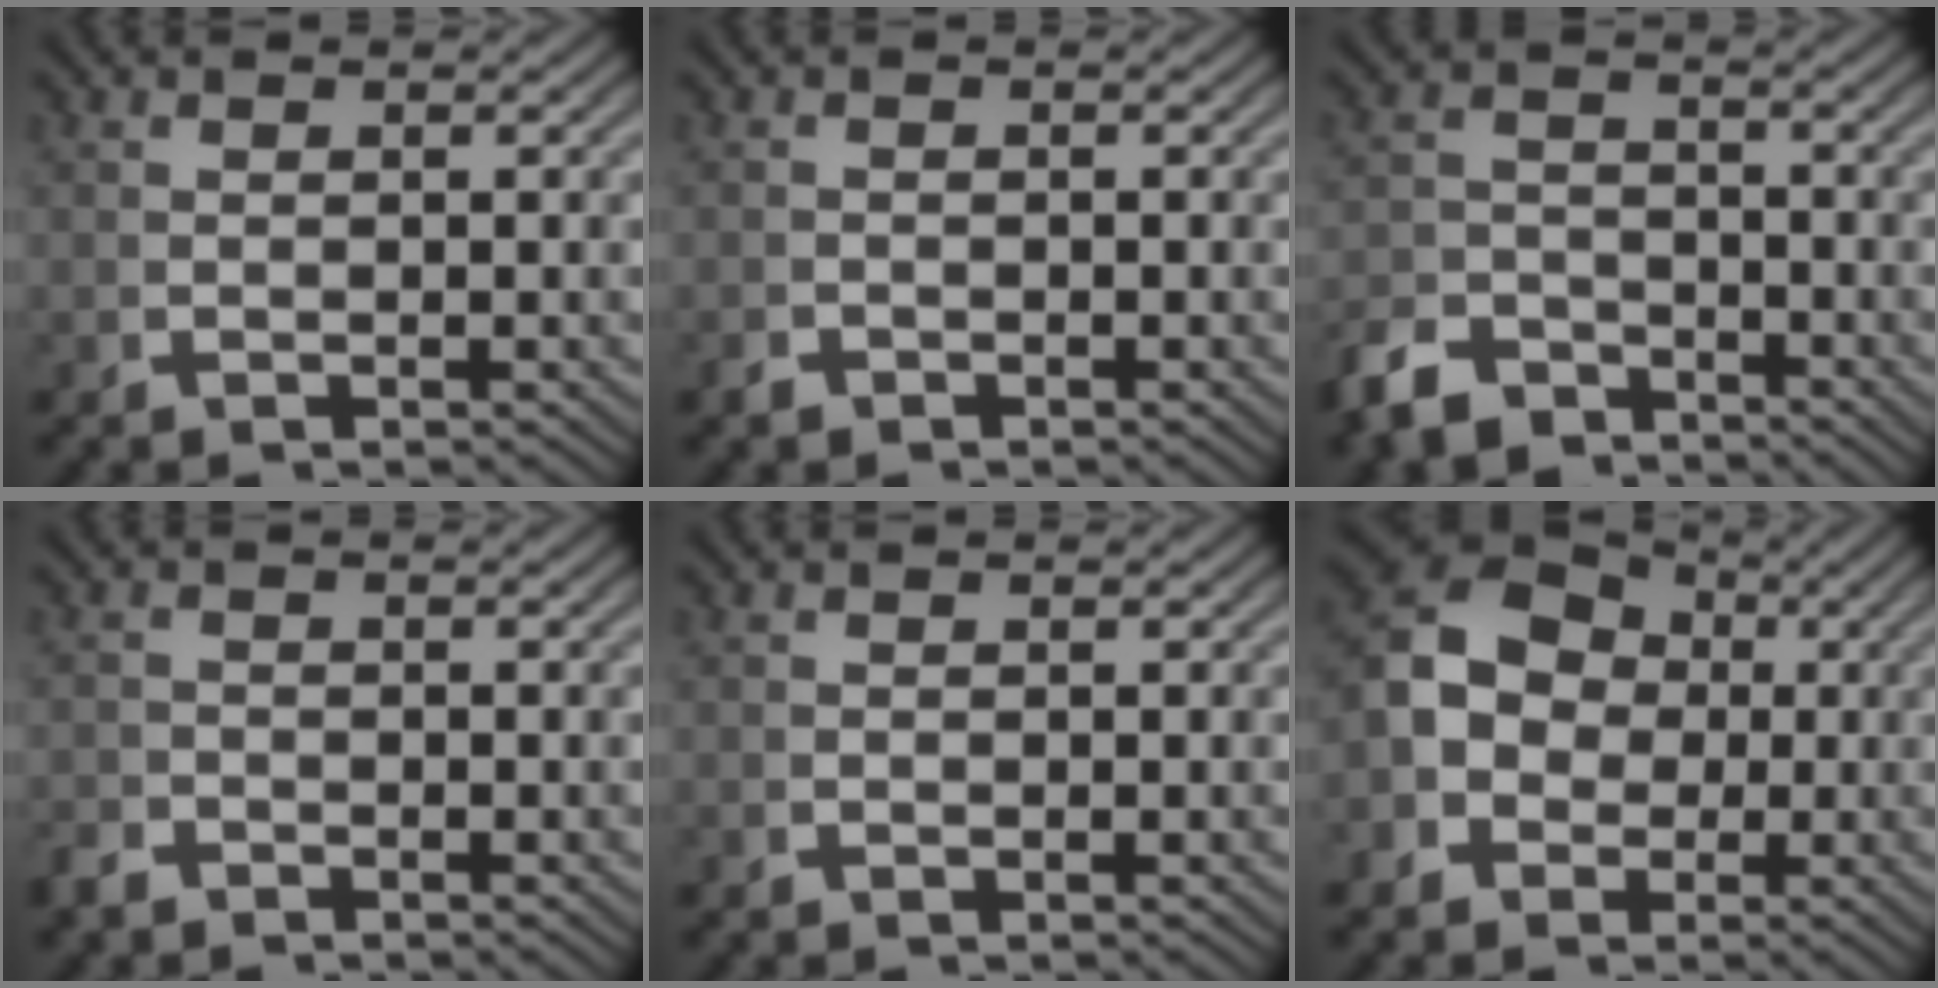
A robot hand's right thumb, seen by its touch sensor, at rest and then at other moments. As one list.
[{"total": 0.8, "force": [-0.8, 0.0, -0.2], "torque": [0.006, -0.005, -0.014]}, {"total": 4.7, "force": [-4.2, 2.0, 0.9], "torque": [0.004, -0.011, -0.074]}, {"total": 1.3, "force": [-1.3, 0.3, -0.2], "torque": [0.009, -0.005, -0.025]}, {"total": 0.0}, {"total": 8.3, "force": [0.9, 6.9, 4.5], "torque": [-0.116, -0.011, 0.015]}]